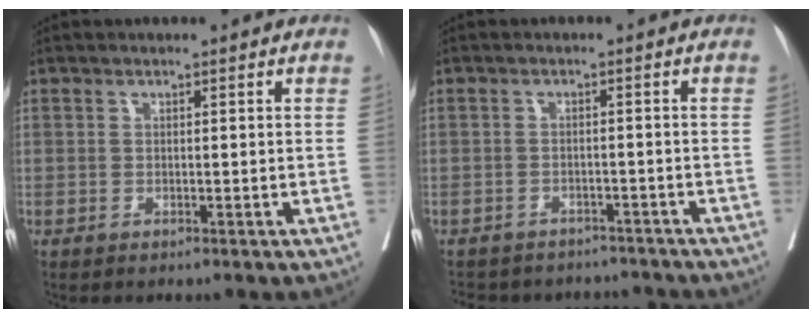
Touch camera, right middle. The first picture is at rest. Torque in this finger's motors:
{"motor_torque": [0.55, -1.41, 0.07, 0.04]}